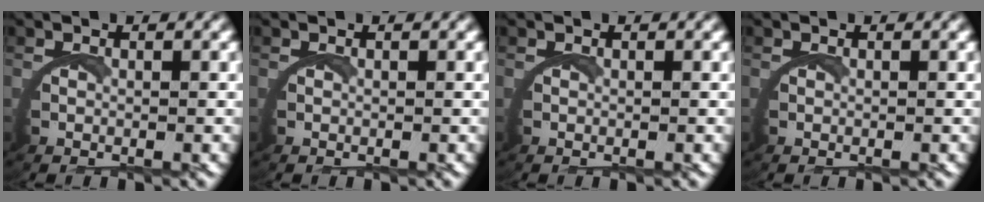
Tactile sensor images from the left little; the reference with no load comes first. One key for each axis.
{"total": 0.0}
{"total": 0.0}
{"total": 0.0}